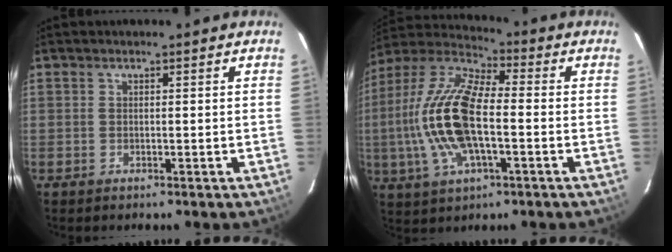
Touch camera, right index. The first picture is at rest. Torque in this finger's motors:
{"motor_torque": [2.14, 0.00, 1.05, 0.21]}